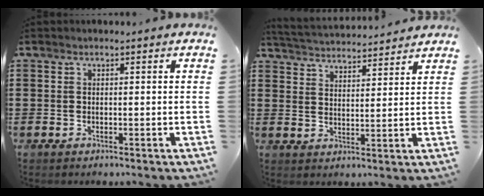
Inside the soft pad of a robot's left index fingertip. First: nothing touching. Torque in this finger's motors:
{"motor_torque": [0.01, 0.01, -0.02, -0.02]}